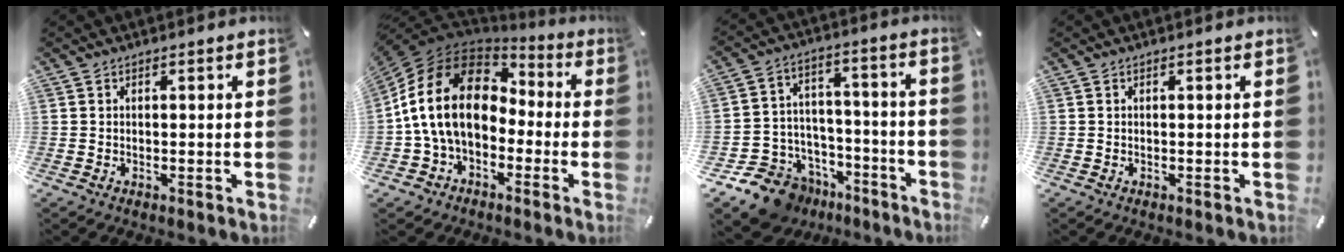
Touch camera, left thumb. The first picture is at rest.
{"total": 18.5, "force": [0.5, 13.8, 12.3], "torque": [-0.269, 0.018, 0.004]}
{"total": 13.3, "force": [-9.0, 9.1, 3.4], "torque": [-0.062, 0.050, -0.149]}
{"total": 0.0}